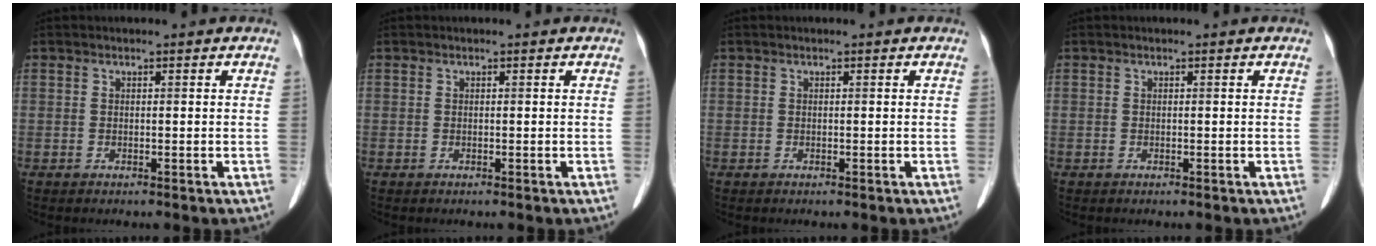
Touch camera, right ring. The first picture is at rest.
{"total": 0.0}
{"total": 0.0}
{"total": 0.0}